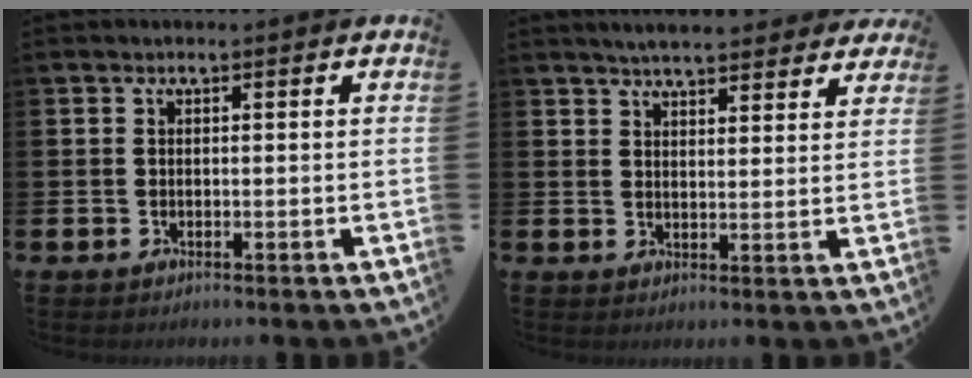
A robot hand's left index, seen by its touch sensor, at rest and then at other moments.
{"total": 4.8, "force": [4.6, 0.8, 1.0], "torque": [-0.019, -0.026, 0.081]}